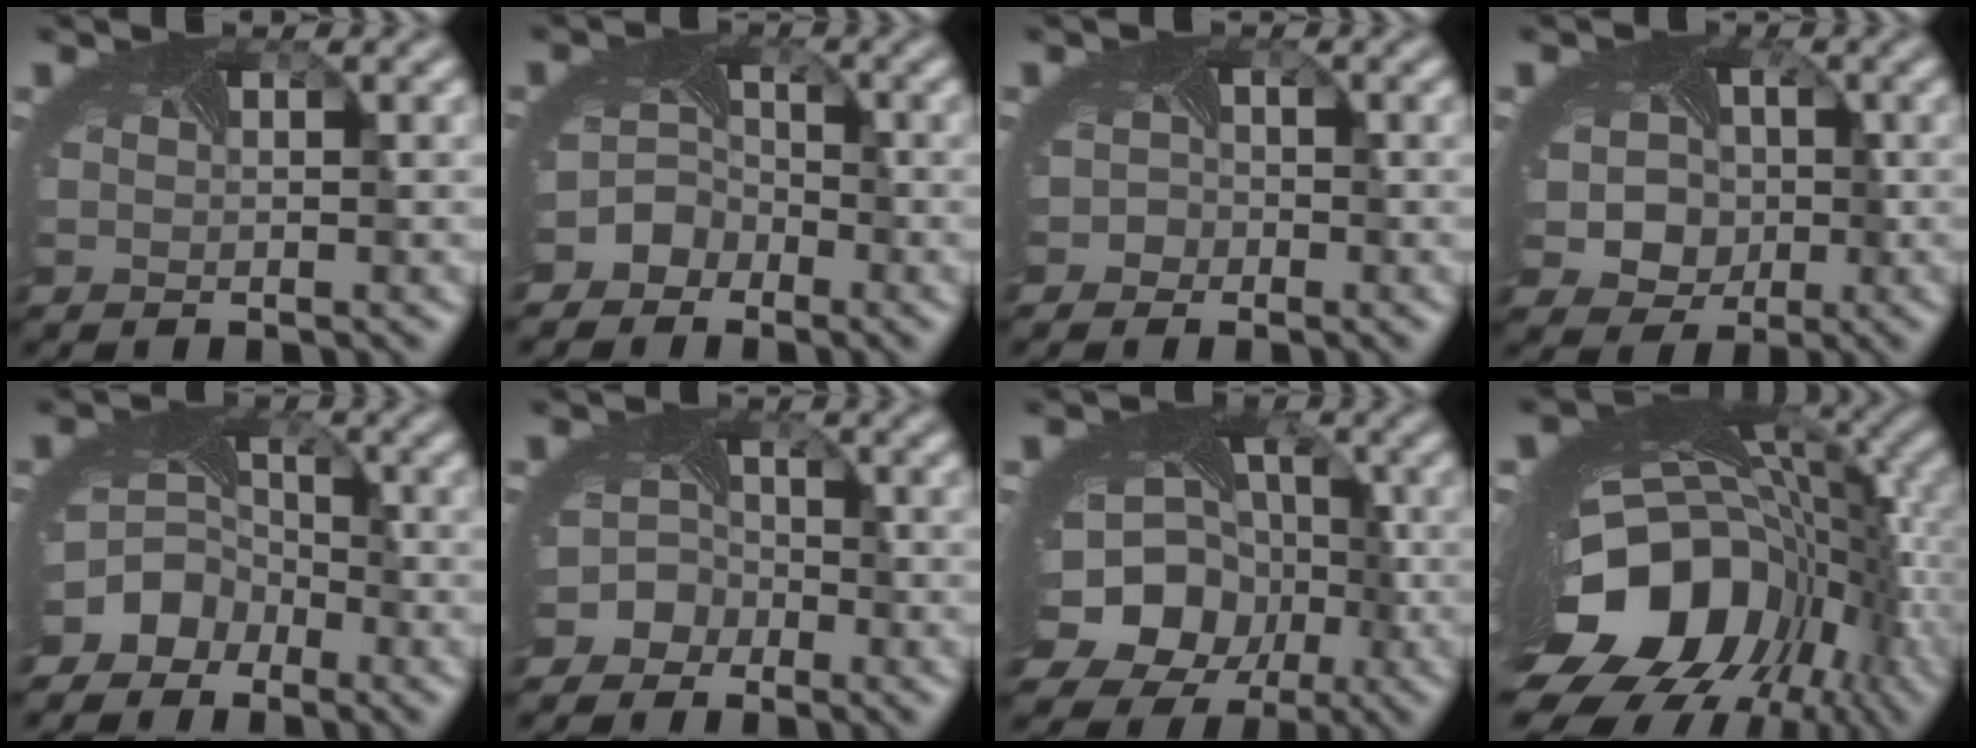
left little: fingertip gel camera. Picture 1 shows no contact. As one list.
[{"total": 3.8, "force": [-2.5, 2.9, 0.5], "torque": [0.022, 0.005, -0.047]}, {"total": 2.0, "force": [-1.3, 1.5, 0.0], "torque": [0.014, 0.001, -0.020]}, {"total": 8.1, "force": [-1.0, 7.0, 3.9], "torque": [-0.049, -0.006, -0.034]}, {"total": 6.6, "force": [-3.9, 5.2, 1.5], "torque": [-0.016, -0.006, -0.066]}, {"total": 5.0, "force": [-3.0, 3.9, 0.5], "torque": [0.015, 0.001, -0.056]}, {"total": 14.9, "force": [-4.4, 12.4, 7.0], "torque": [-0.123, -0.034, -0.078]}, {"total": 17.5, "force": [-5.0, 11.7, 12.0], "torque": [-0.229, -0.051, -0.065]}]